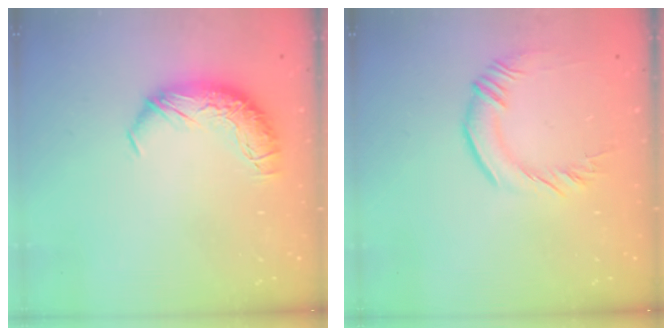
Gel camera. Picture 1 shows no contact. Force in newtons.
{"total": 1.2, "press": 0.8, "slide": 0.9}